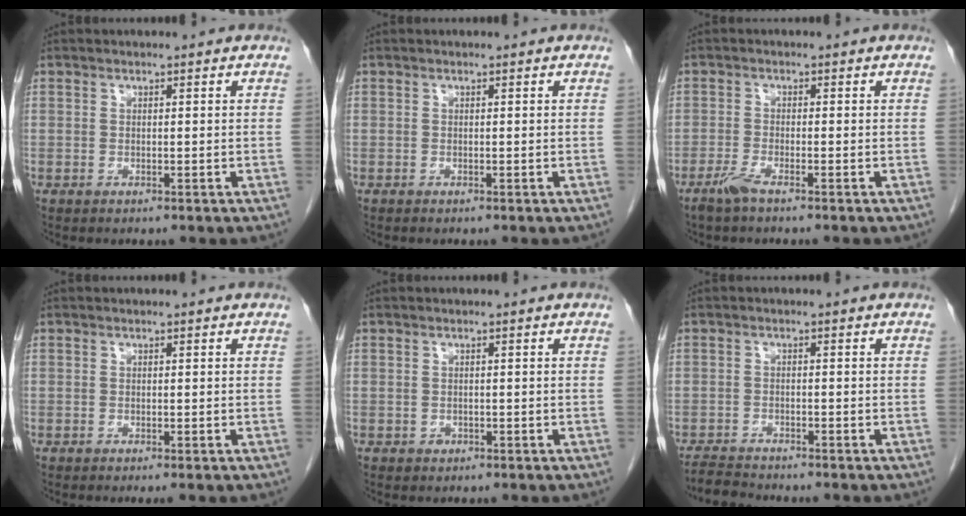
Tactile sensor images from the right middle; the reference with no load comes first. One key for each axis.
{"total": 0.0}
{"total": 2.4, "fx": -1.8, "fy": 0.0, "fz": 1.6, "tx": -0.042, "ty": -0.005, "tz": -0.042}
{"total": 0.6, "fx": -0.4, "fy": -0.1, "fz": 0.4, "tx": -0.012, "ty": -0.003, "tz": -0.005}
{"total": 0.7, "fx": -0.3, "fy": 0.6, "fz": 0.2, "tx": -0.004, "ty": 0.002, "tz": -0.003}
{"total": 3.1, "fx": -3.0, "fy": -0.2, "fz": 0.3, "tx": -0.010, "ty": -0.017, "tz": -0.056}